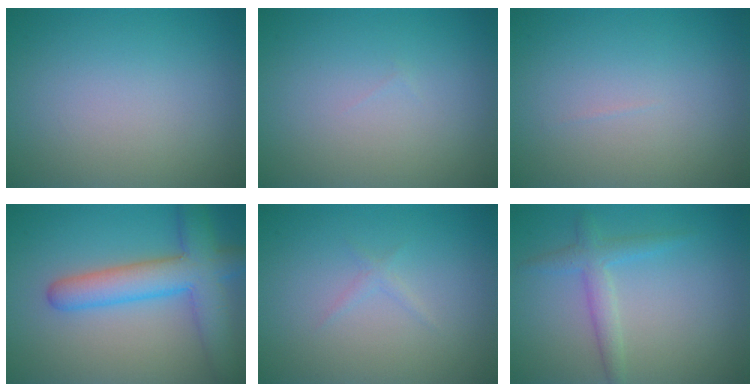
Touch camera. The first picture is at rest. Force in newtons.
{"total": 0.0}
{"total": 0.0}
{"total": 6.6, "press": 6.6, "slide": 0.4}
{"total": 0.7, "press": 0.7, "slide": 0.0}
{"total": 2.3, "press": 2.3, "slide": 0.1}